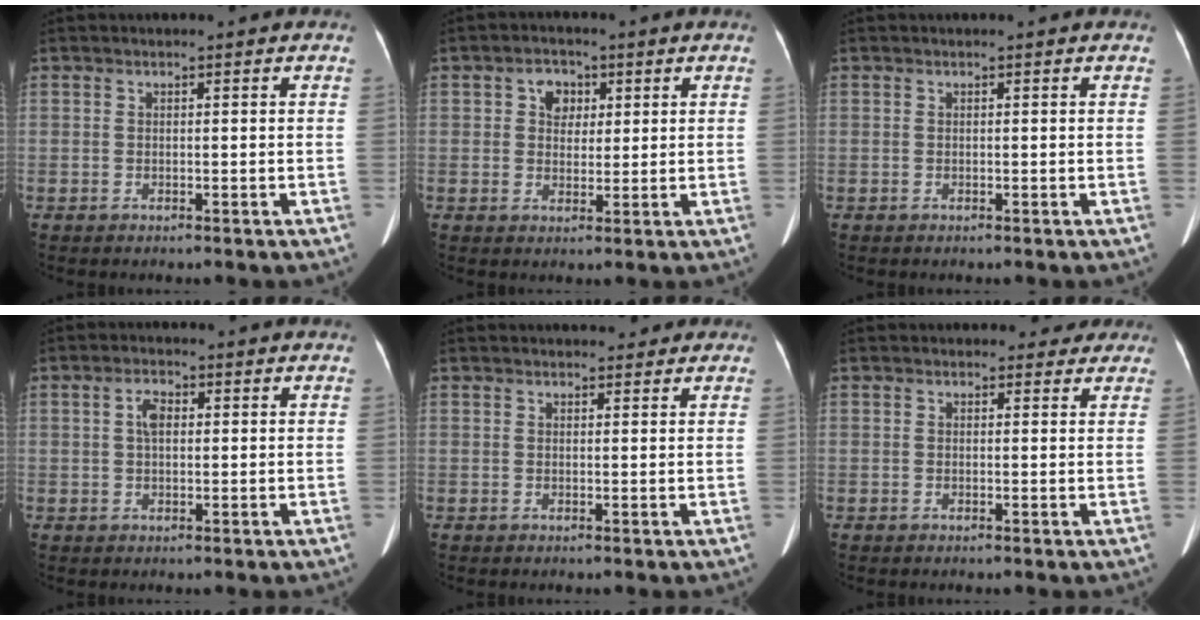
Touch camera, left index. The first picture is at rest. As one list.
[{"total": 3.8, "force": [1.3, 2.9, 2.0], "torque": [-0.031, 0.013, 0.023]}, {"total": 0.0}, {"total": 2.8, "force": [0.6, 1.3, 2.4], "torque": [-0.049, 0.014, 0.010]}, {"total": 4.3, "force": [3.7, 1.5, 1.6], "torque": [-0.009, 0.013, 0.044]}, {"total": 2.6, "force": [2.2, 1.4, 0.1], "torque": [0.012, 0.002, 0.013]}]